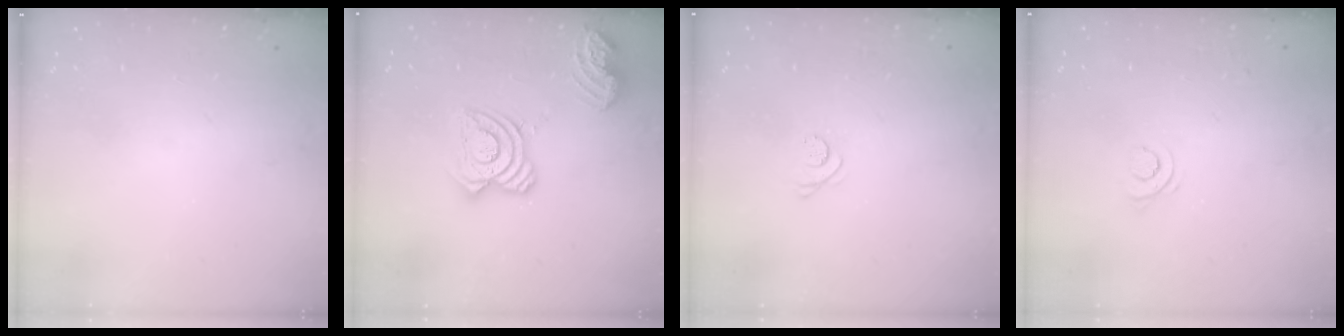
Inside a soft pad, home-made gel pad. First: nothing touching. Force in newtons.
{"total": 17.6, "press": 17.6, "slide": 1.4}
{"total": 2.3, "press": 2.3, "slide": 0.3}
{"total": 3.9, "press": 3.9, "slide": 0.5}